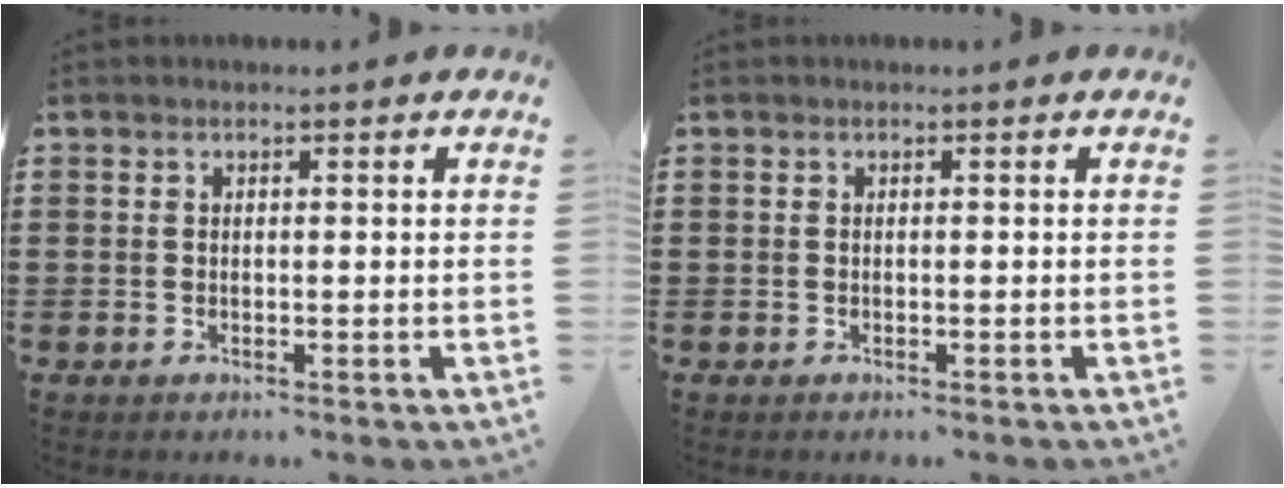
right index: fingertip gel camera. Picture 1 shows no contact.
{"total": 0.0}